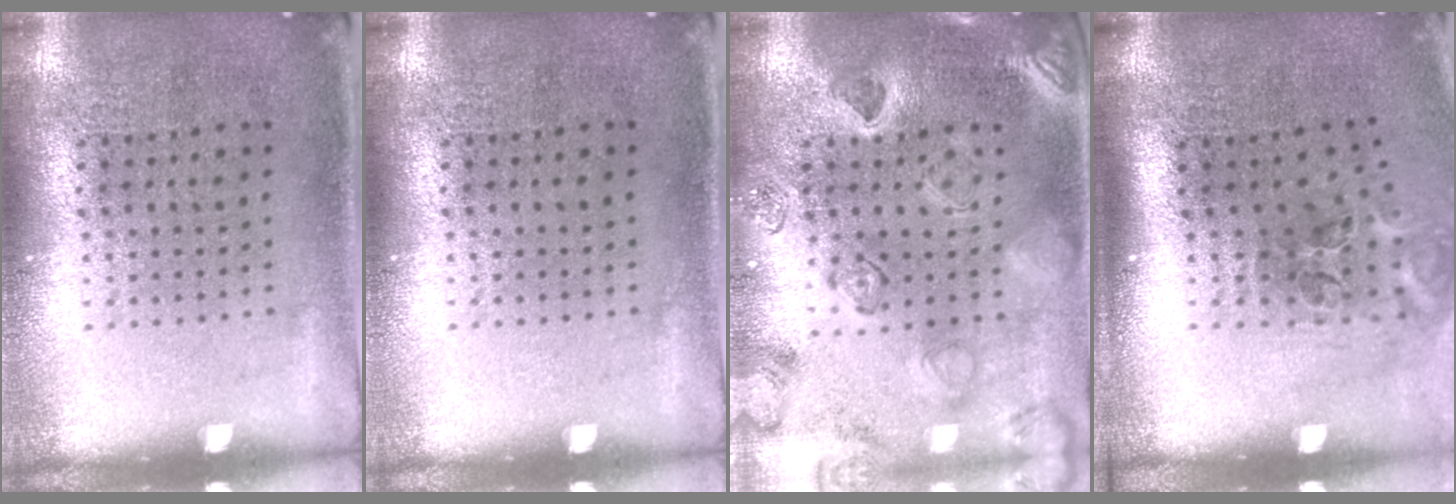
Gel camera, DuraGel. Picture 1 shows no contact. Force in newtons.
{"total": 0.0}
{"total": 2.5, "press": 2.4, "slide": 0.6}
{"total": 2.2, "press": 1.3, "slide": 1.7}